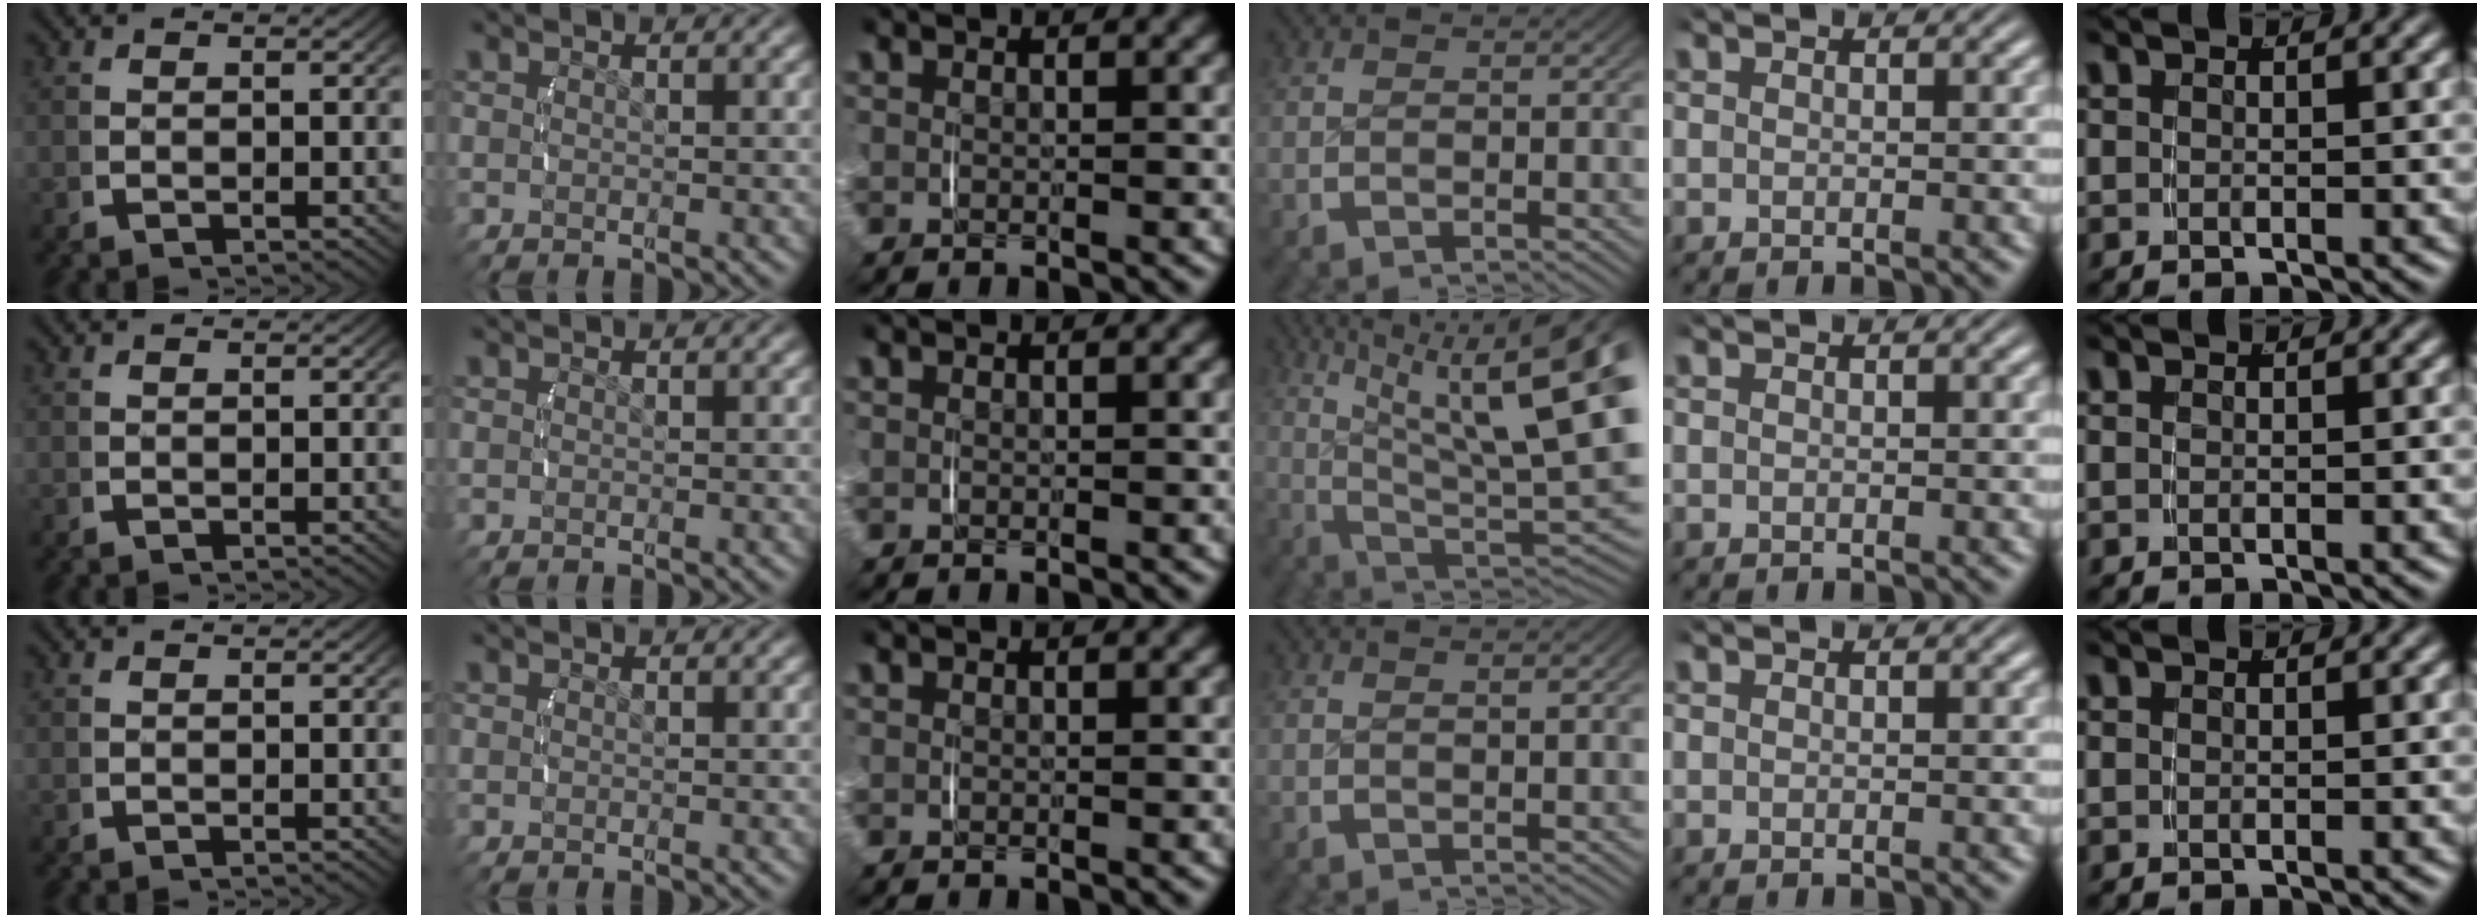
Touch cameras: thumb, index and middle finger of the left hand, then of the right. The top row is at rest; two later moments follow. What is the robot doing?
{"motion": "lift_and_place", "object": "glasses case"}